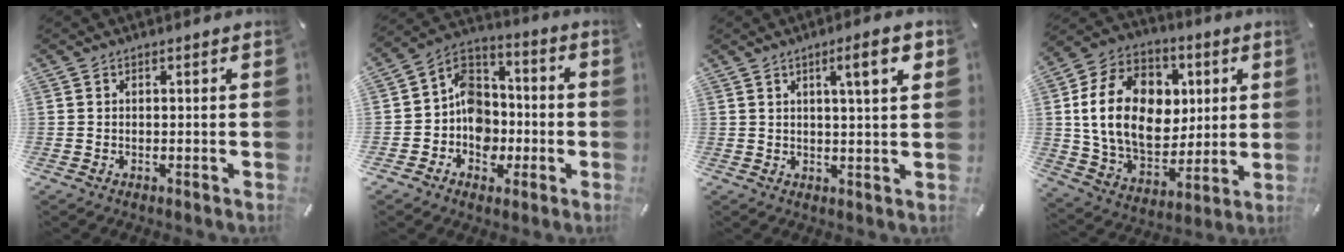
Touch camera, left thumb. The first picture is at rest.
{"total": 10.2, "force": [-3.1, 9.4, 2.7], "torque": [-0.053, 0.018, -0.054]}
{"total": 8.0, "force": [3.5, 1.2, 7.1], "torque": [-0.111, -0.006, 0.050]}
{"total": 20.0, "force": [2.8, 15.5, 12.3], "torque": [-0.243, 0.000, 0.057]}